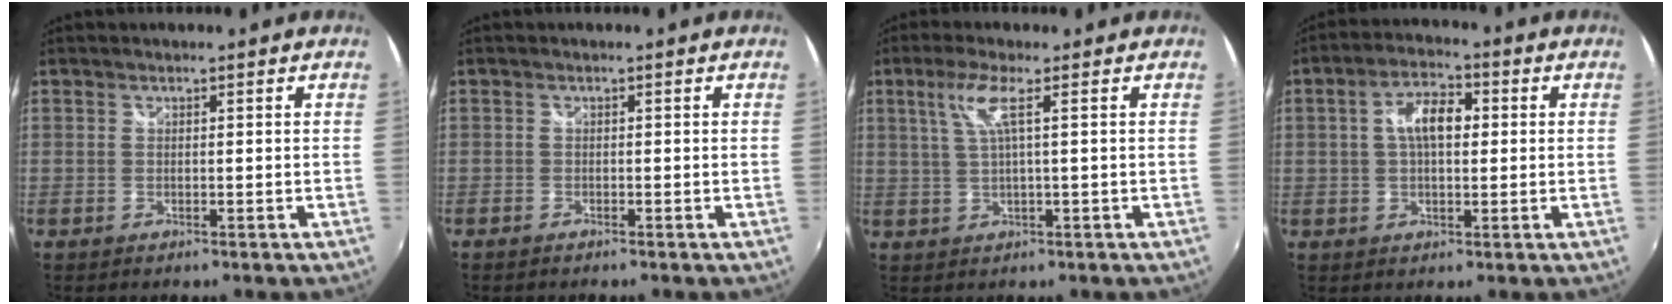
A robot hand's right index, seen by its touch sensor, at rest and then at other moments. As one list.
[{"total": 0.9, "force": [-0.9, 0.3, 0.2], "torque": [-0.008, -0.004, -0.018]}, {"total": 4.6, "force": [1.6, -0.4, 4.4], "torque": [-0.084, 0.002, 0.037]}, {"total": 7.0, "force": [0.9, 3.6, 5.9], "torque": [-0.108, 0.016, 0.014]}]